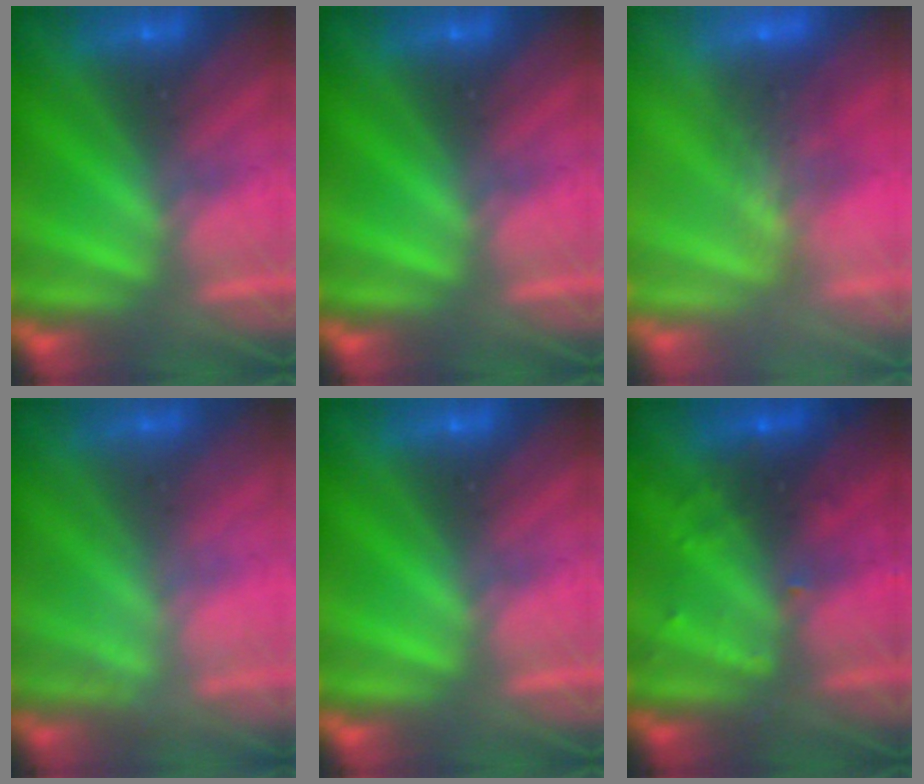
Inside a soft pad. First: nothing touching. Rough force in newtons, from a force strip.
{"total": 0.0}
{"total": 5.8}
{"total": 2.7}
{"total": 0.0}
{"total": 2.9}